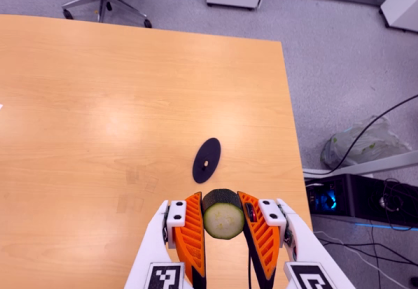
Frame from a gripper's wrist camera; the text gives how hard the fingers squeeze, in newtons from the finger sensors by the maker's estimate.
{"total": 10.2, "left": 10.0, "right": 10.4}